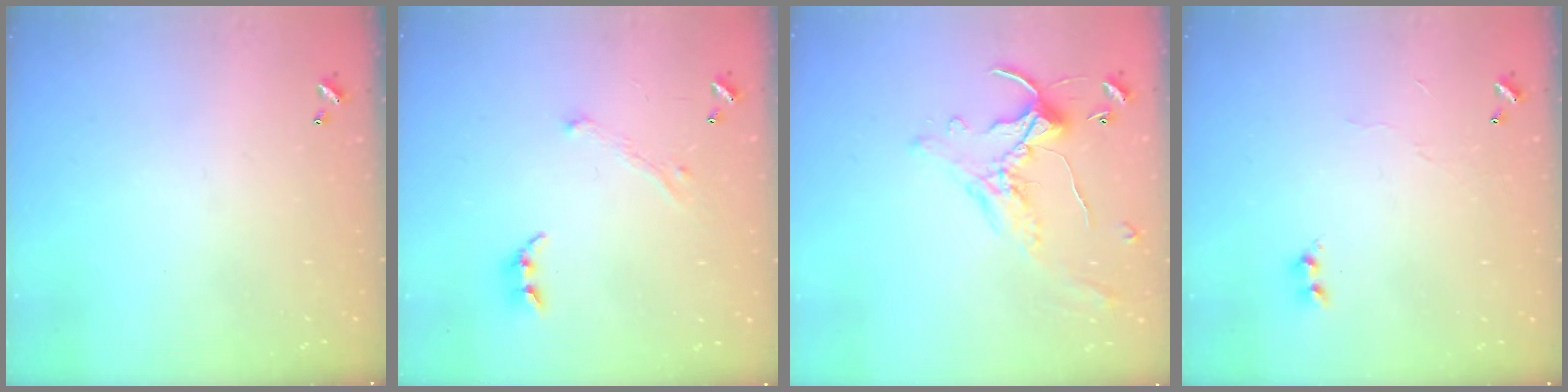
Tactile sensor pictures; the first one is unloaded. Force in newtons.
{"total": 2.3, "press": 2.2, "slide": 0.6}
{"total": 1.6, "press": 1.2, "slide": 1.0}
{"total": 4.3, "press": 4.3, "slide": 0.6}